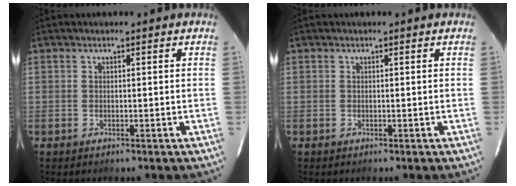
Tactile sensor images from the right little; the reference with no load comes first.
{"total": 0.0}